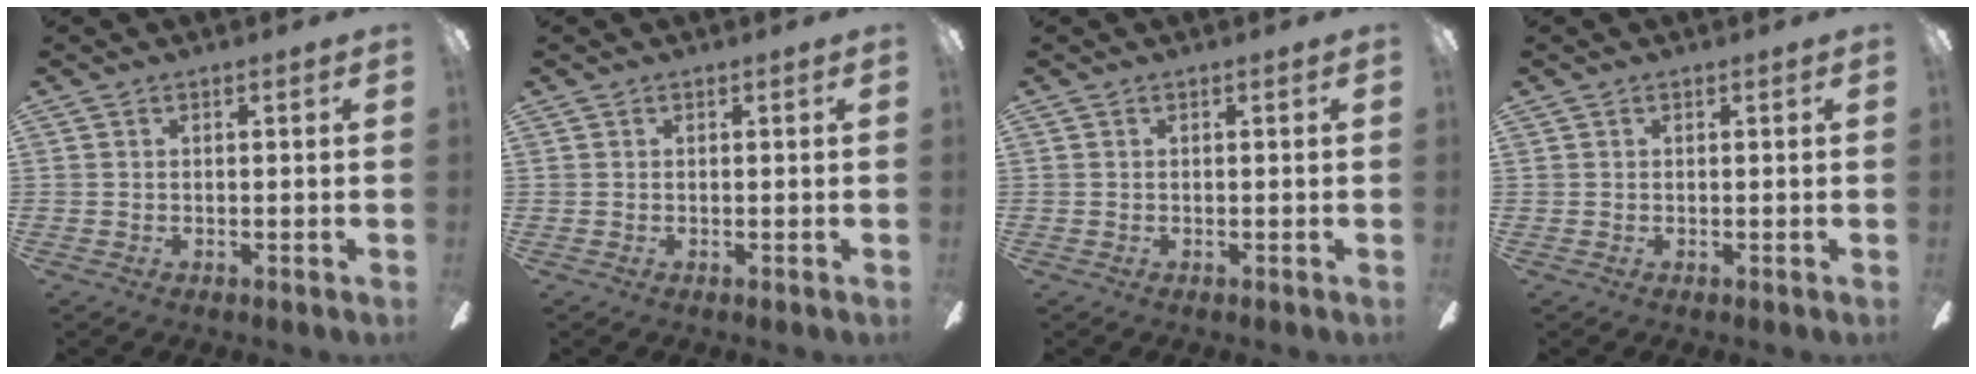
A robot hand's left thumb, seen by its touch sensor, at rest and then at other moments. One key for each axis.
{"total": 0.0}
{"total": 0.0}
{"total": 0.0}